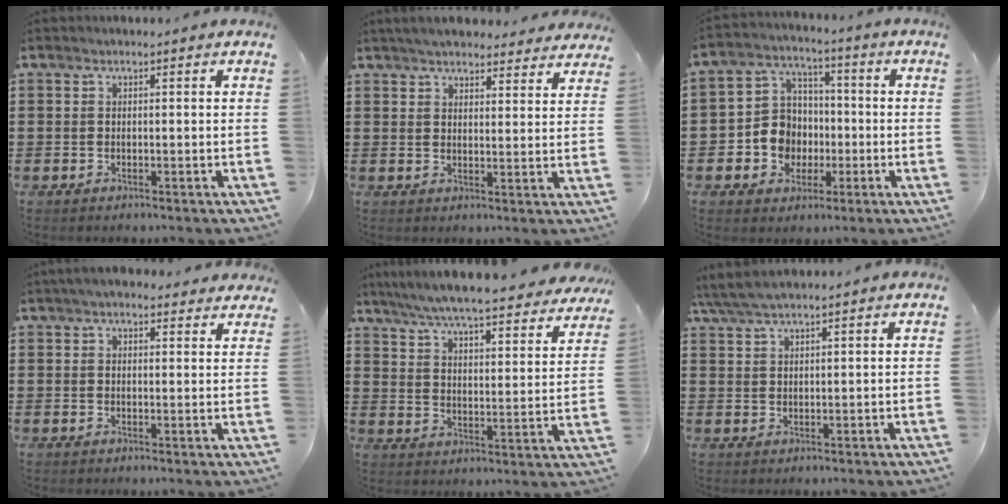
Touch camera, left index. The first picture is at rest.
{"total": 4.7, "force": [4.6, 0.5, 1.0], "torque": [-0.033, -0.016, 0.084]}
{"total": 8.2, "force": [-1.4, 7.6, 2.7], "torque": [-0.083, 0.014, -0.026]}
{"total": 3.6, "force": [3.2, 0.8, 1.3], "torque": [-0.033, -0.003, 0.061]}
{"total": 6.9, "force": [6.5, -0.3, 2.3], "torque": [-0.072, -0.046, 0.111]}
{"total": 3.6, "force": [3.1, 0.3, 1.8], "torque": [-0.043, 0.000, 0.059]}